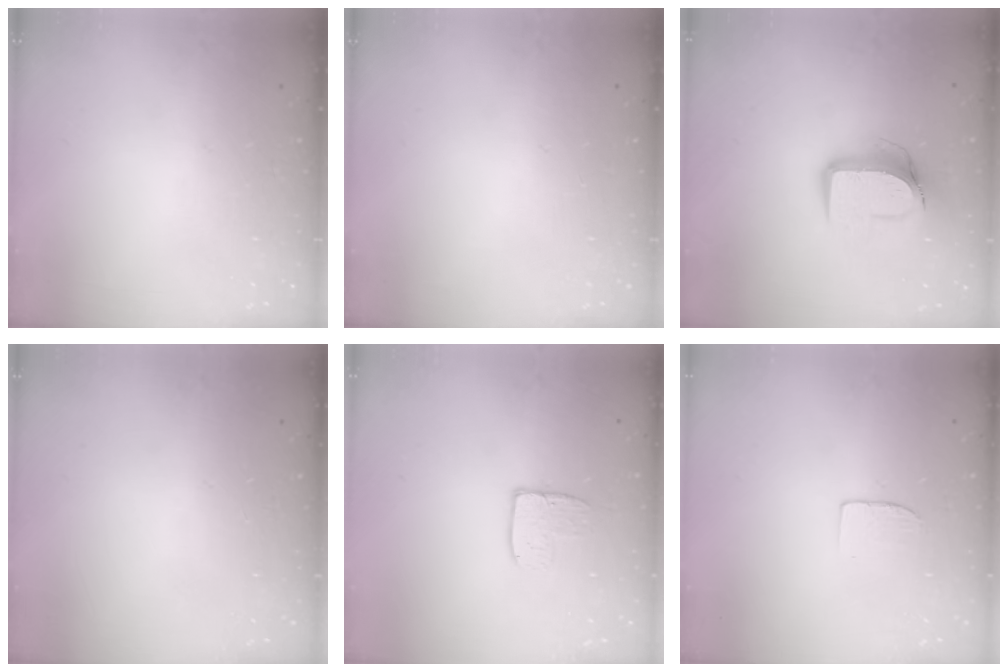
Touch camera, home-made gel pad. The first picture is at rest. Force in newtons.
{"total": 0.0}
{"total": 10.7, "press": 10.7, "slide": 1.0}
{"total": 0.0}
{"total": 7.9, "press": 7.9, "slide": 0.6}
{"total": 3.7, "press": 3.7, "slide": 0.3}